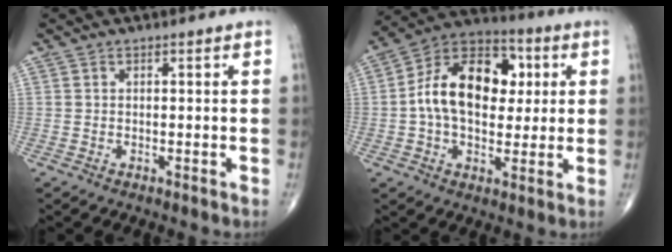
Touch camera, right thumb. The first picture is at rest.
{"total": 17.6, "force": [2.0, 11.5, 13.2], "torque": [-0.186, 0.021, 0.023]}